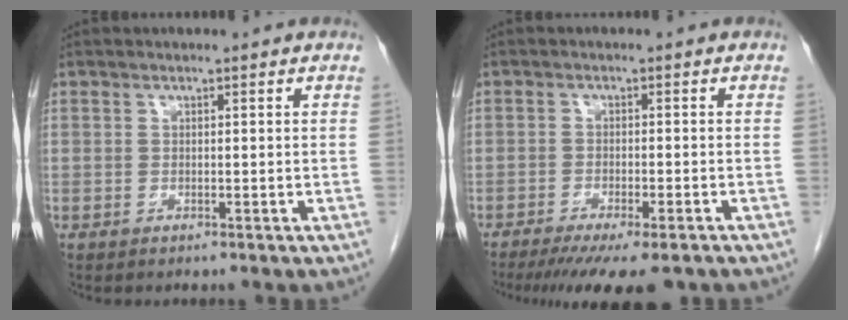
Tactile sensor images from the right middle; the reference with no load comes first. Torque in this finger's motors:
{"motor_torque": [1.25, -0.89, 0.15, 0.06]}